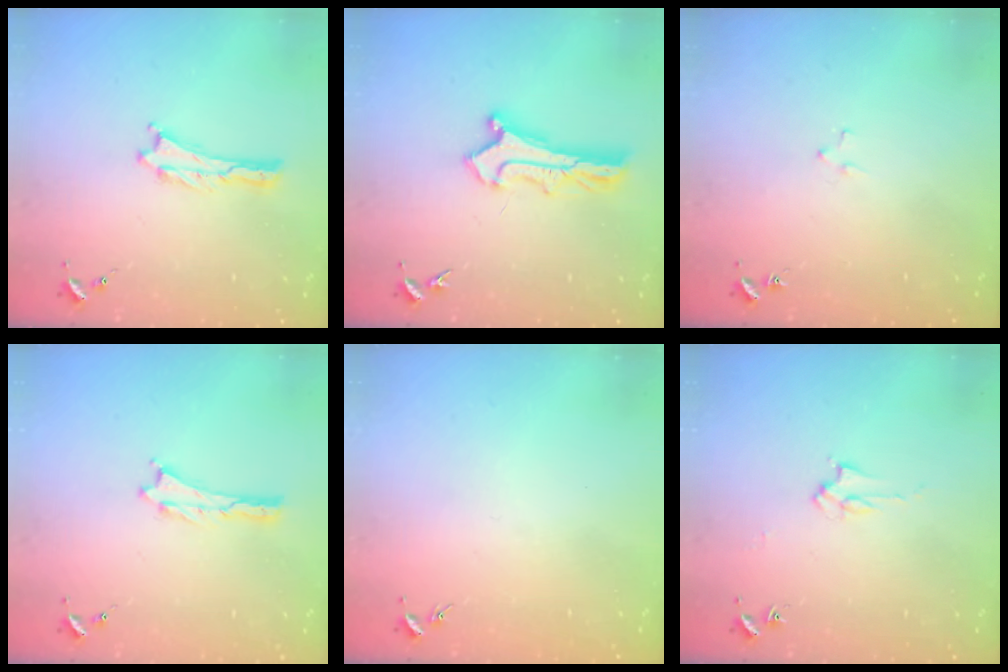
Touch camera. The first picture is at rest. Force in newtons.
{"total": 2.6, "press": 2.6, "slide": 0.2}
{"total": 1.9, "press": 1.9, "slide": 0.1}
{"total": 0.0}
{"total": 0.0}
{"total": 2.8, "press": 2.8, "slide": 0.4}